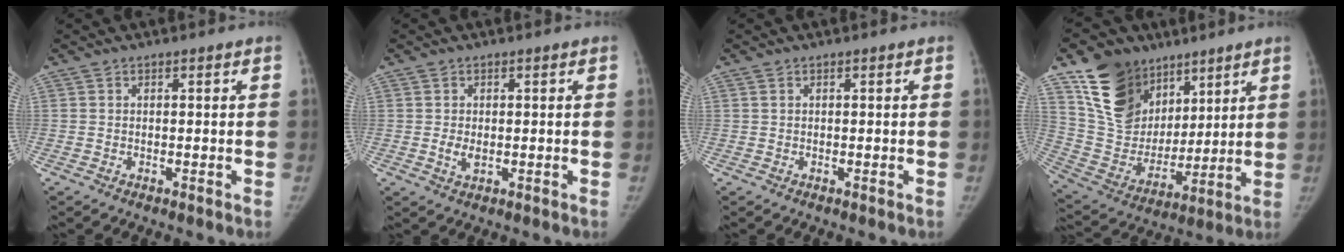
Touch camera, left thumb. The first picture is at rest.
{"total": 1.9, "force": [-0.2, 1.2, 1.4], "torque": [-0.028, -0.013, -0.002]}
{"total": 0.0}
{"total": 20.2, "force": [11.6, 13.8, 9.0], "torque": [-0.117, -0.051, 0.226]}